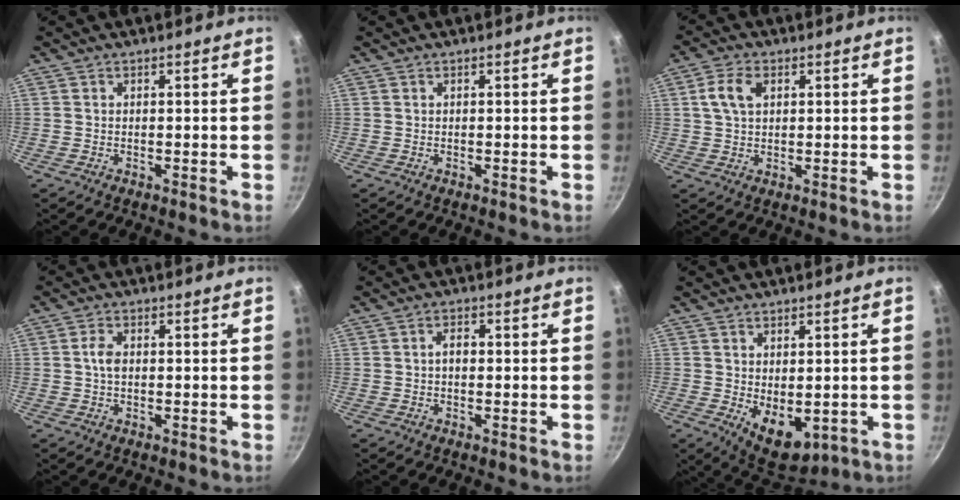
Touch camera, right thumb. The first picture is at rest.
{"total": 0.0}
{"total": 5.5, "force": [1.7, 3.4, 3.9], "torque": [-0.079, 0.006, 0.033]}
{"total": 2.7, "force": [0.1, 1.7, 2.1], "torque": [-0.044, 0.002, -0.004]}
{"total": 2.0, "force": [-0.1, 1.3, 1.5], "torque": [-0.019, 0.008, -0.005]}
{"total": 8.8, "force": [-1.9, 5.0, 7.0], "torque": [-0.086, -0.007, -0.007]}